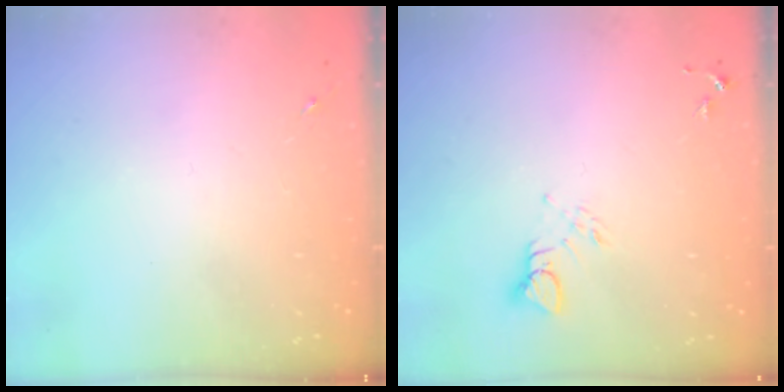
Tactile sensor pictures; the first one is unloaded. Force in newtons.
{"total": 4.1, "press": 4.1, "slide": 0.4}